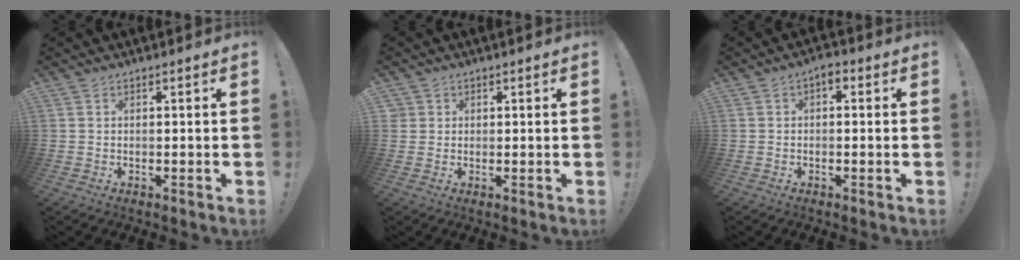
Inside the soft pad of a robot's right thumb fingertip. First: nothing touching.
{"total": 1.8, "force": [0.8, 1.6, 0.1], "torque": [0.002, -0.003, 0.015]}
{"total": 2.2, "force": [-0.2, 0.9, 2.0], "torque": [-0.032, 0.003, -0.007]}